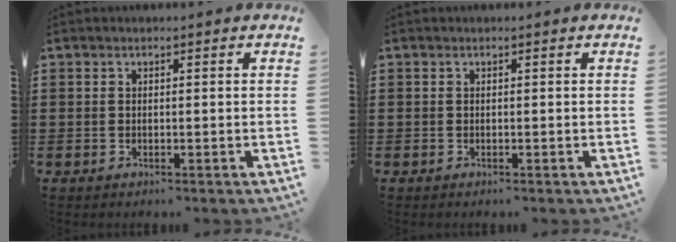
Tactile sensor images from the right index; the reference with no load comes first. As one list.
[{"total": 0.0}]